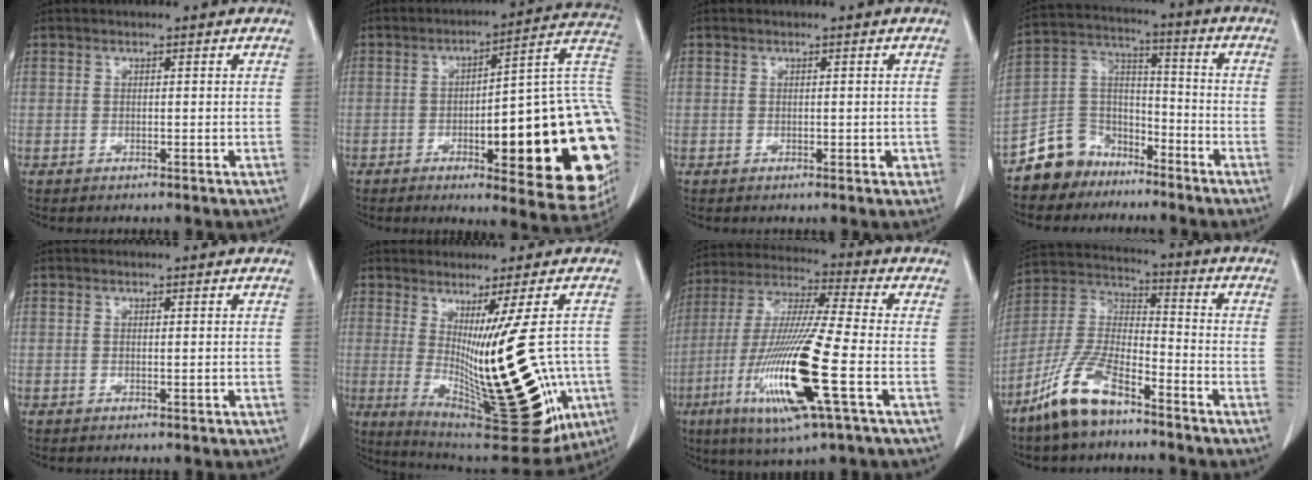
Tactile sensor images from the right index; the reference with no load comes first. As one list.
[{"total": 28.3, "force": [-4.6, 5.6, 27.3], "torque": [-0.259, 0.016, -0.056]}, {"total": 1.7, "force": [-0.2, 1.1, 1.2], "torque": [-0.009, 0.005, 0.001]}, {"total": 9.6, "force": [-7.2, 6.2, 1.2], "torque": [-0.028, 0.042, -0.138]}, {"total": 0.0}, {"total": 22.2, "force": [-3.4, 4.4, 21.5], "torque": [-0.286, -0.044, -0.026]}, {"total": 18.4, "force": [-5.9, 0.6, 17.4], "torque": [-0.369, -0.028, -0.112]}, {"total": 12.1, "force": [-8.6, 3.6, 7.8], "torque": [-0.175, -0.004, -0.171]}]